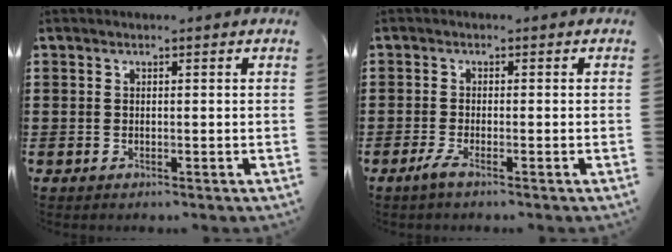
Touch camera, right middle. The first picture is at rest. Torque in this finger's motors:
{"motor_torque": [0.49, -0.31, 0.01, 0.02]}